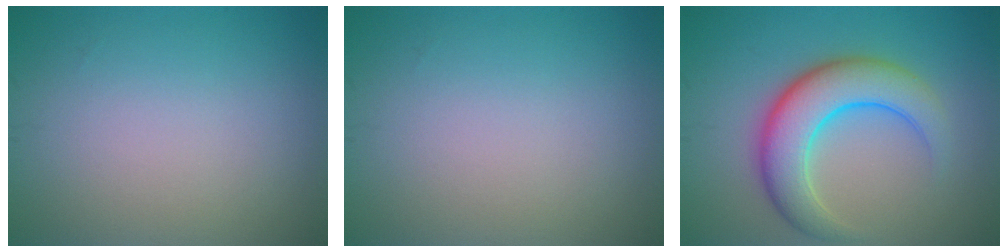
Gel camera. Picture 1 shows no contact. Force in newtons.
{"total": 0.0}
{"total": 6.9, "press": 6.9, "slide": 0.2}